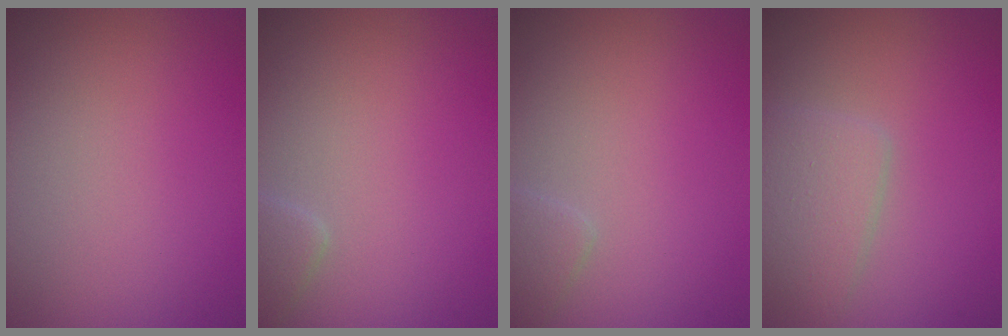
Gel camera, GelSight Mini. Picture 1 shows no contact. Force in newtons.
{"total": 1.6, "press": 1.6, "slide": 0.1}
{"total": 1.3, "press": 1.3, "slide": 0.0}
{"total": 3.1, "press": 3.1, "slide": 0.1}